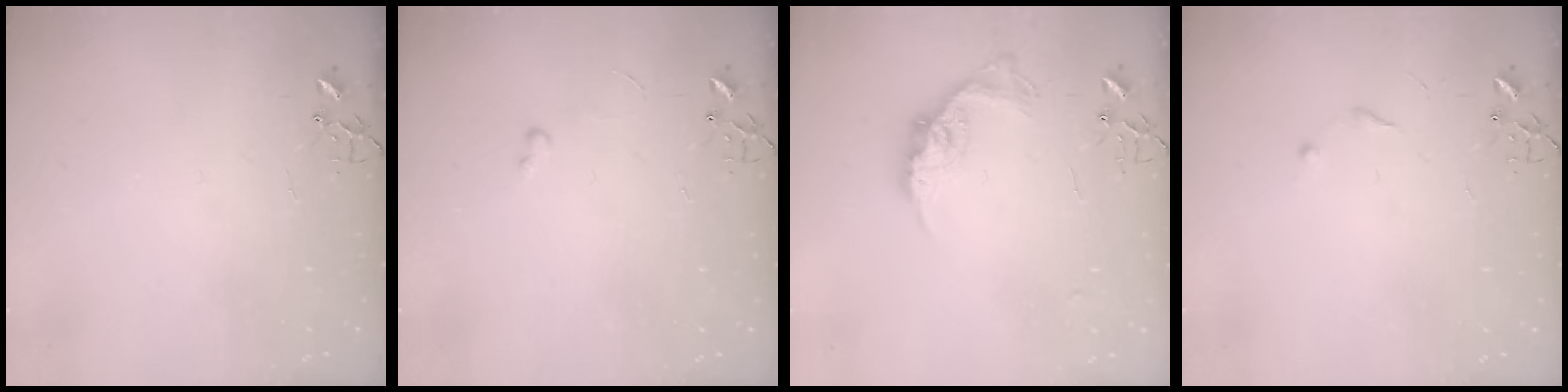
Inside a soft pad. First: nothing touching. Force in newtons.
{"total": 2.6, "press": 2.6, "slide": 0.4}
{"total": 12.6, "press": 12.6, "slide": 0.5}
{"total": 6.0, "press": 6.0, "slide": 0.6}